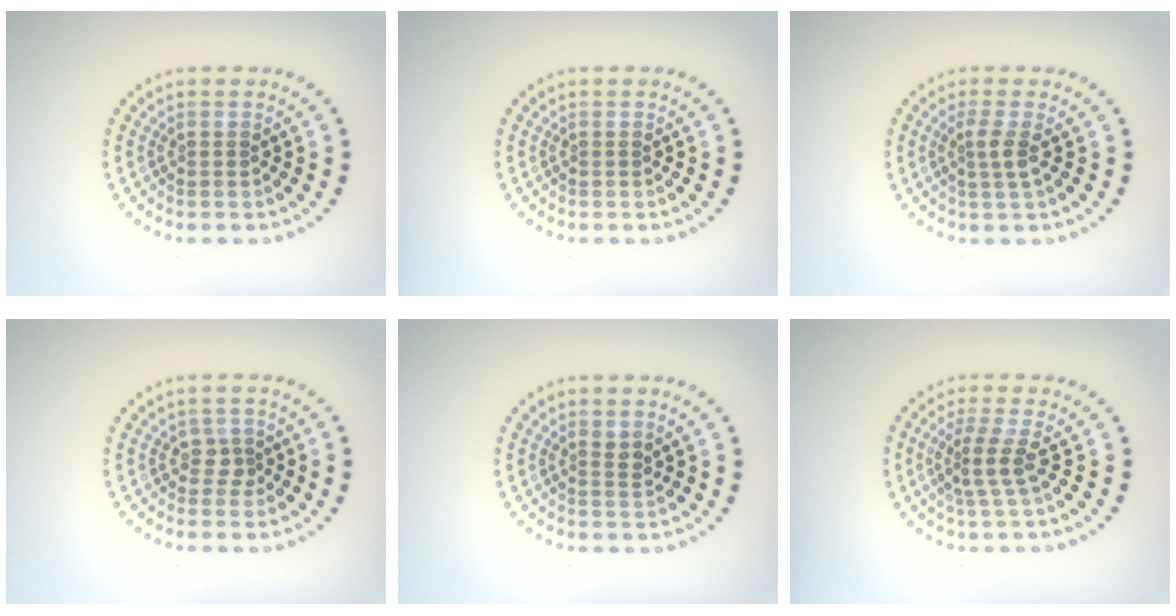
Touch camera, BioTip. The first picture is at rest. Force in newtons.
{"total": 0.0}
{"total": 1.8, "press": 1.4, "slide": 1.2}
{"total": 1.3, "press": 1.0, "slide": 0.8}
{"total": 1.0, "press": 0.8, "slide": 0.6}
{"total": 2.5, "press": 1.8, "slide": 1.7}